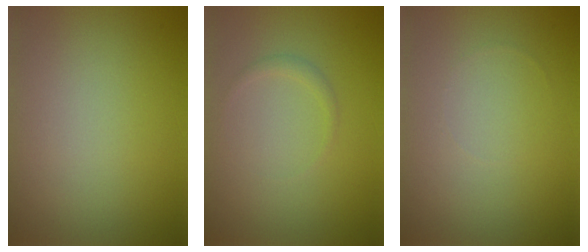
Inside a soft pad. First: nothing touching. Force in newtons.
{"total": 0.7, "press": 0.7, "slide": 0.0}
{"total": 0.0}